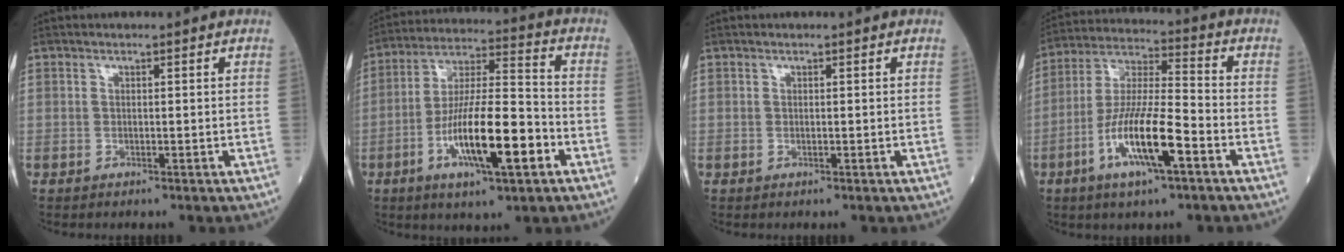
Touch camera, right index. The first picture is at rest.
{"total": 15.0, "force": [-5.4, 2.7, 13.7], "torque": [-0.253, -0.001, -0.091]}
{"total": 0.0}
{"total": 12.9, "force": [-5.4, 1.8, 11.6], "torque": [-0.227, -0.008, -0.102]}